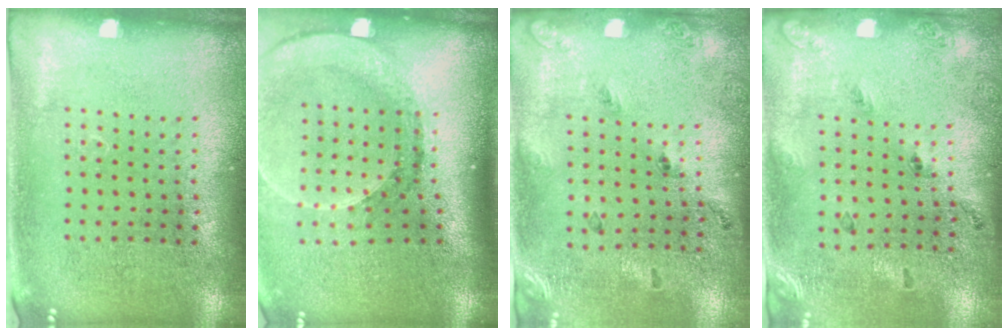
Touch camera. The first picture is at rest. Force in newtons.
{"total": 2.8, "press": 2.1, "slide": 1.9}
{"total": 1.8, "press": 1.1, "slide": 1.5}
{"total": 1.8, "press": 1.1, "slide": 1.5}